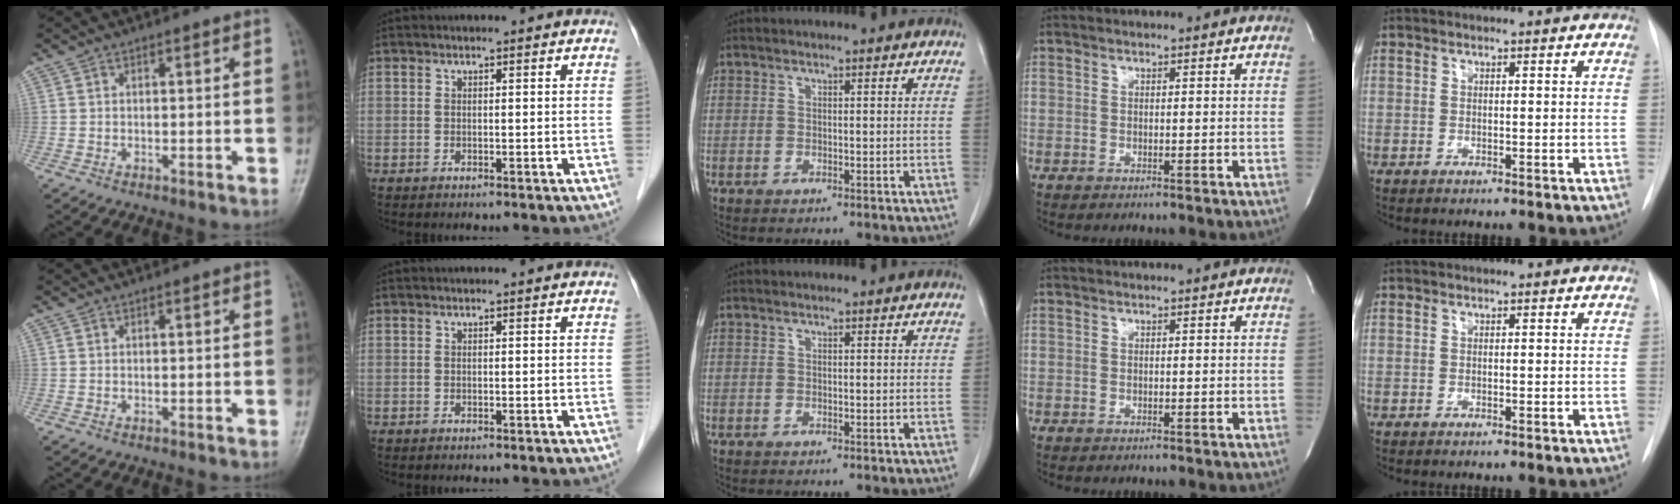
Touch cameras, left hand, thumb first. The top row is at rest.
{}